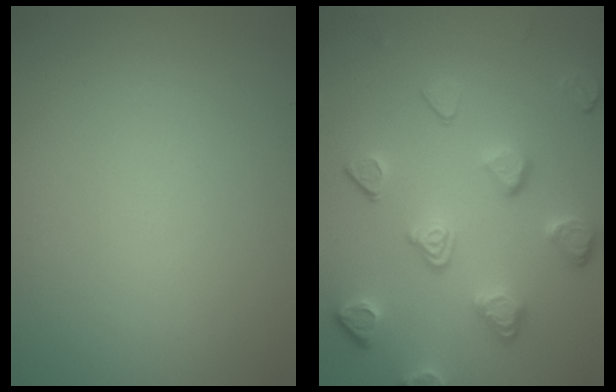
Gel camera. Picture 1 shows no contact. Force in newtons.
{"total": 5.0, "press": 3.9, "slide": 3.1}